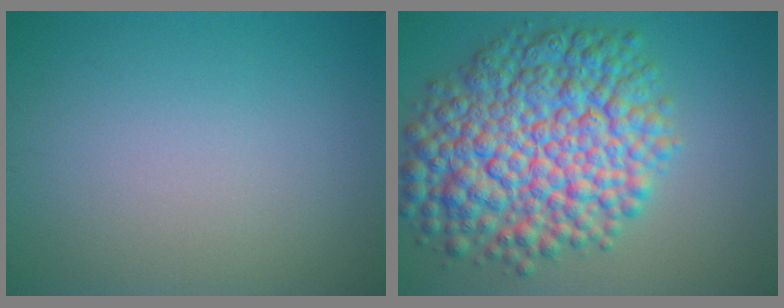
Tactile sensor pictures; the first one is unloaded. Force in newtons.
{"total": 12.3, "press": 12.3, "slide": 0.3}